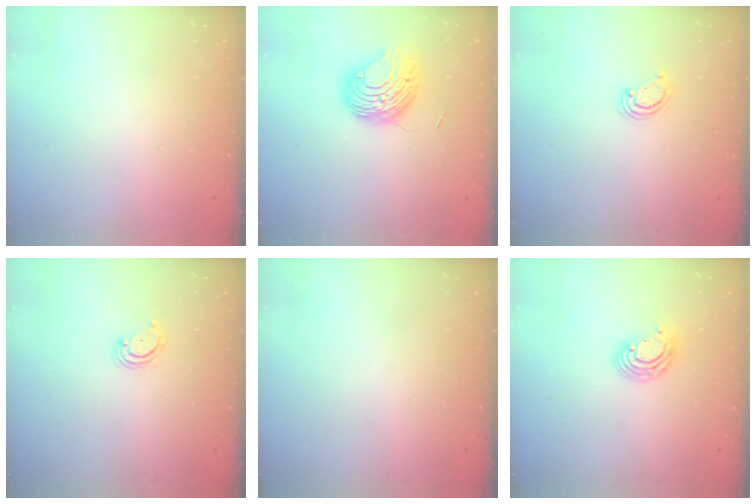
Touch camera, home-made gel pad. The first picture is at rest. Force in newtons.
{"total": 9.5, "press": 9.5, "slide": 0.7}
{"total": 2.3, "press": 2.3, "slide": 0.3}
{"total": 2.9, "press": 2.8, "slide": 0.4}
{"total": 0.0}
{"total": 7.6, "press": 7.5, "slide": 1.2}